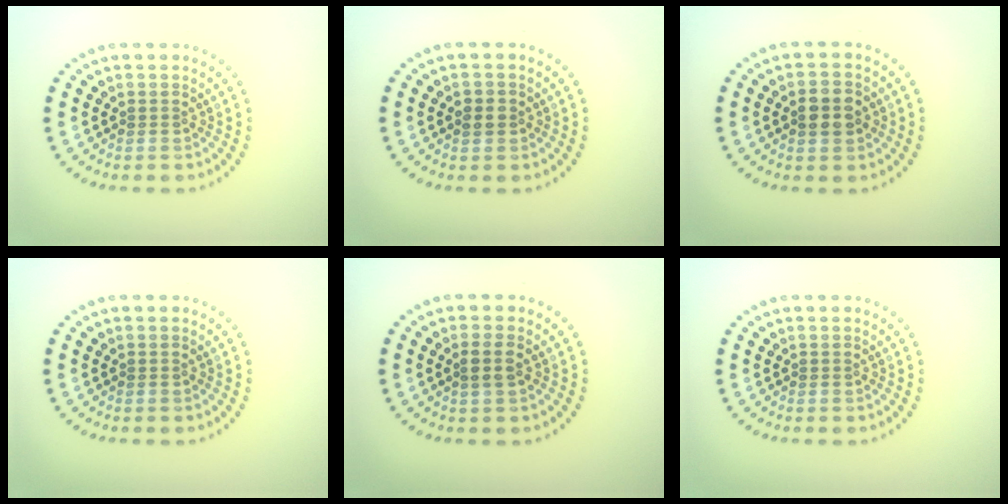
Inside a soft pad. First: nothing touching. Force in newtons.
{"total": 1.5, "press": 1.4, "slide": 0.4}
{"total": 3.2, "press": 3.2, "slide": 0.1}
{"total": 0.0}
{"total": 1.7, "press": 1.6, "slide": 0.6}
{"total": 0.0}